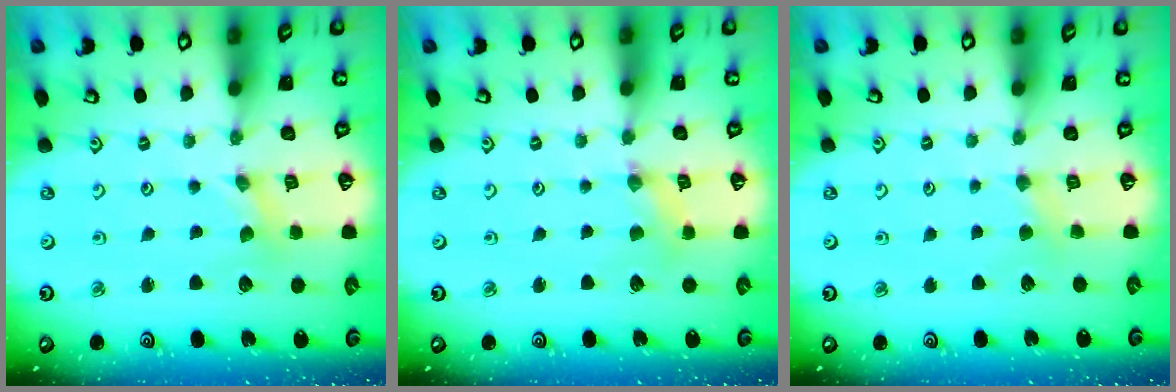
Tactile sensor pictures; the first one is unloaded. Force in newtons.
{"total": 2.4, "press": 2.4, "slide": 0.2}
{"total": 2.7, "press": 2.6, "slide": 0.4}